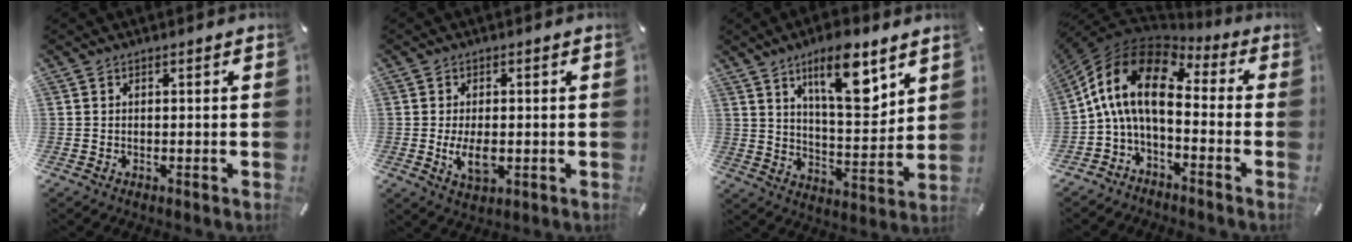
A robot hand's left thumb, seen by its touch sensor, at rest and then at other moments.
{"total": 5.7, "force": [-0.8, 3.1, 4.8], "torque": [-0.109, -0.005, -0.016]}
{"total": 15.1, "force": [9.0, 5.3, 10.9], "torque": [-0.173, -0.045, 0.148]}
{"total": 13.4, "force": [0.0, 7.6, 11.0], "torque": [-0.242, 0.002, -0.006]}